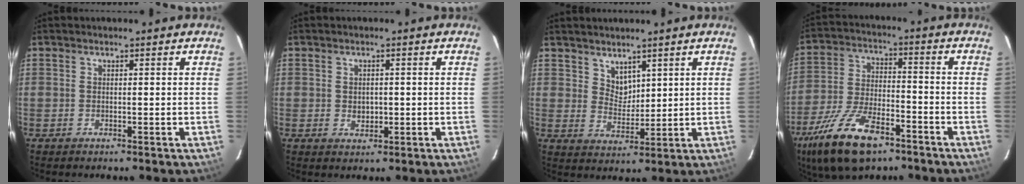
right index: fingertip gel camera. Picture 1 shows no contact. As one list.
[{"total": 2.4, "force": [-0.2, 2.0, 1.4], "torque": [-0.020, 0.001, -0.001]}, {"total": 4.2, "force": [3.2, 2.5, 1.1], "torque": [-0.009, 0.001, 0.063]}, {"total": 16.6, "force": [-10.6, 6.8, 10.8], "torque": [-0.234, -0.027, -0.192]}]